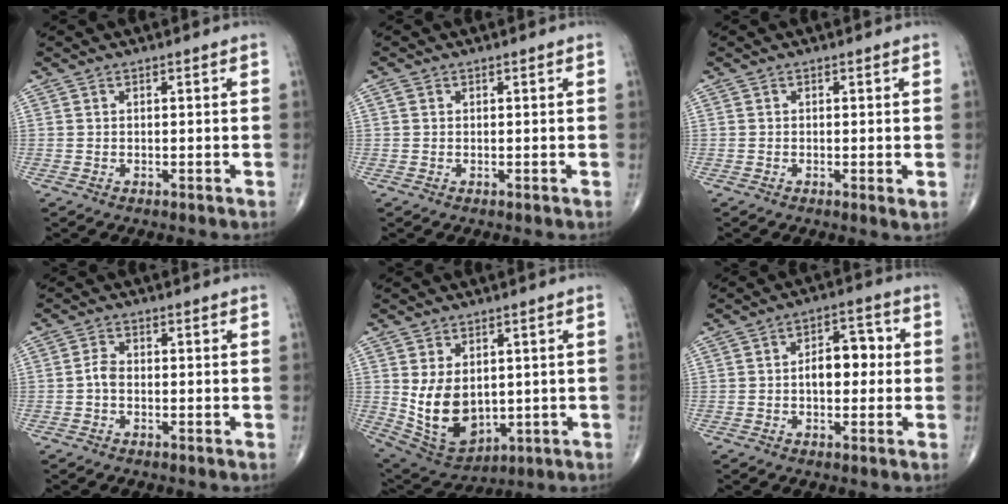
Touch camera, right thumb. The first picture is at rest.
{"total": 0.8, "force": [0.2, 0.7, 0.3], "torque": [-0.005, 0.002, 0.002]}
{"total": 1.2, "force": [-0.2, 0.2, 1.1], "torque": [-0.023, -0.007, -0.007]}
{"total": 2.2, "force": [-0.6, 1.4, 1.6], "torque": [-0.028, 0.006, -0.017]}
{"total": 11.9, "force": [0.6, 8.1, 8.6], "torque": [-0.135, -0.013, 0.042]}
{"total": 7.3, "force": [0.0, 4.4, 5.9], "torque": [-0.065, 0.023, -0.007]}